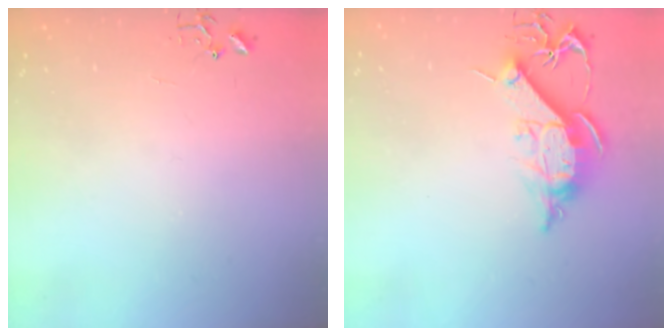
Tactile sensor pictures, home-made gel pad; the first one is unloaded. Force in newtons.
{"total": 12.5, "press": 12.5, "slide": 0.7}